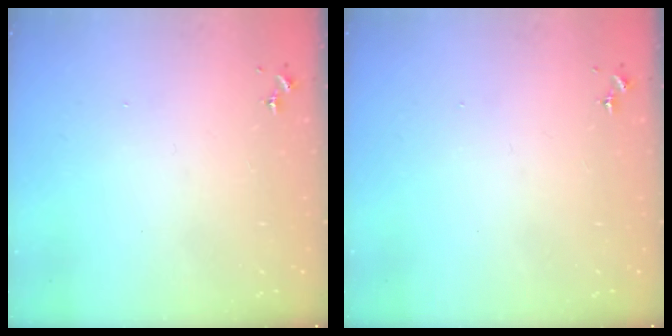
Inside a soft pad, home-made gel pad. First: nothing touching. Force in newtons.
{"total": 0.0}